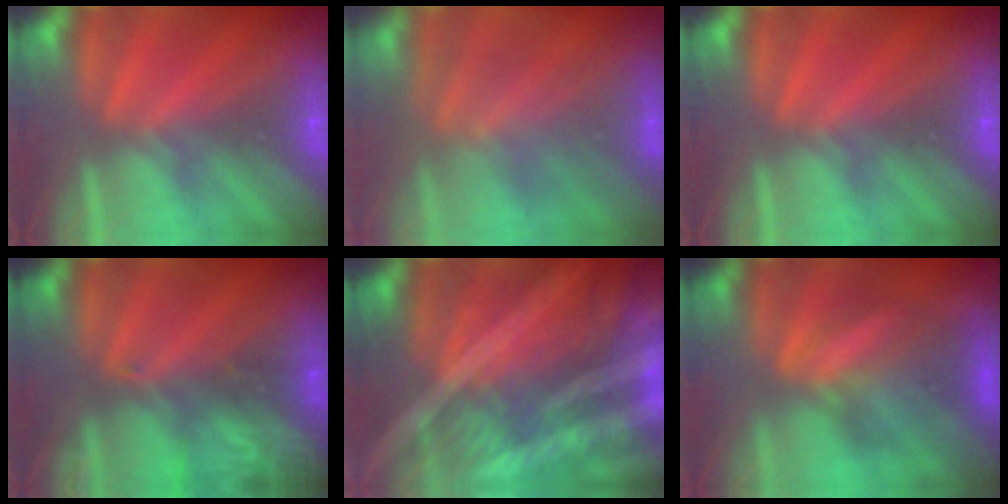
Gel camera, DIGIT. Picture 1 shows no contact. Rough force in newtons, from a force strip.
{"total": 3.6}
{"total": 0.0}
{"total": 3.2}
{"total": 6.9}
{"total": 4.1}